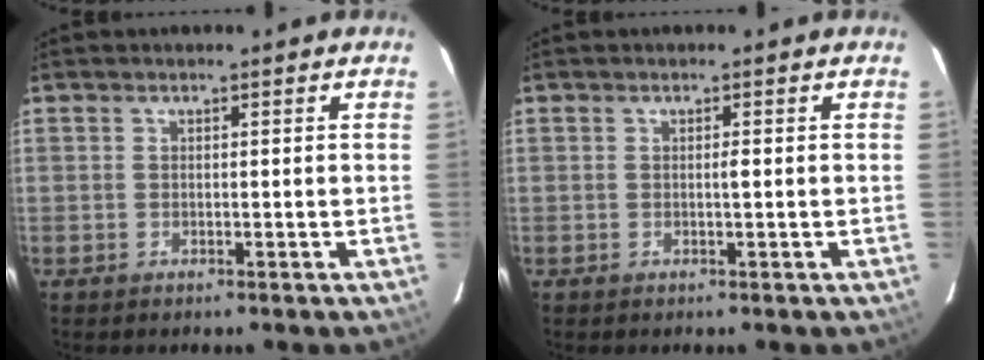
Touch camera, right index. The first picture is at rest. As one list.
[{"total": 0.6, "force": [0.0, 0.0, 0.6], "torque": [-0.011, 0.000, -0.002]}]